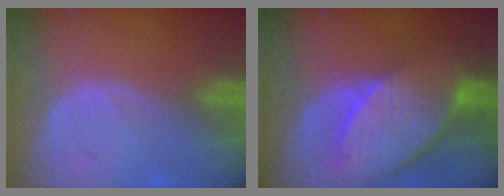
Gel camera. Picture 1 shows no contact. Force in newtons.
{"total": 10.4, "press": 9.1, "slide": 5.0}